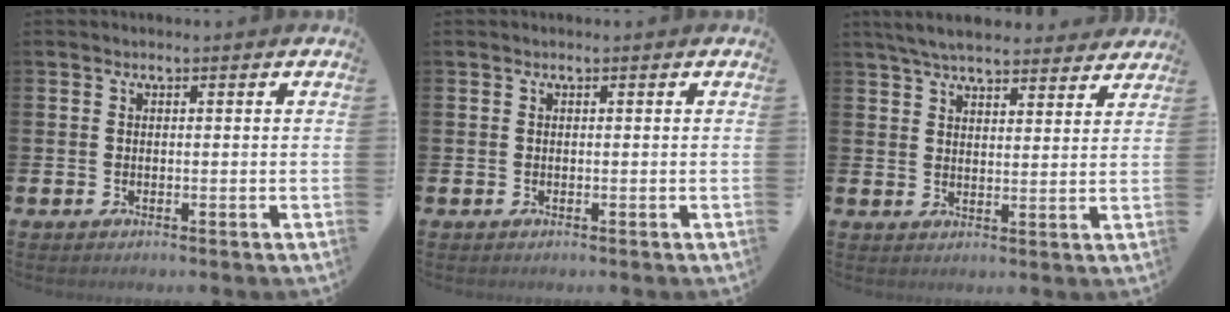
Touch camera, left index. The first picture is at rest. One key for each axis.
{"total": 0.0}
{"total": 6.0, "fx": 5.7, "fy": 1.1, "fz": 1.5, "tx": -0.042, "ty": -0.021, "tz": 0.103}